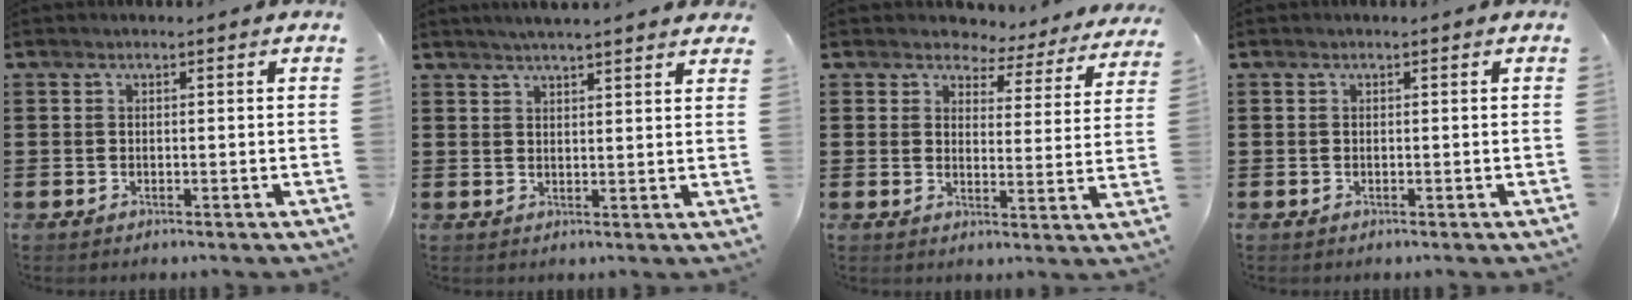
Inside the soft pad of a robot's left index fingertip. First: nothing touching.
{"total": 2.7, "force": [2.6, -0.3, 0.9], "torque": [-0.024, -0.004, 0.047]}
{"total": 4.0, "force": [3.7, 1.2, 0.5], "torque": [-0.025, -0.026, 0.061]}
{"total": 0.0}